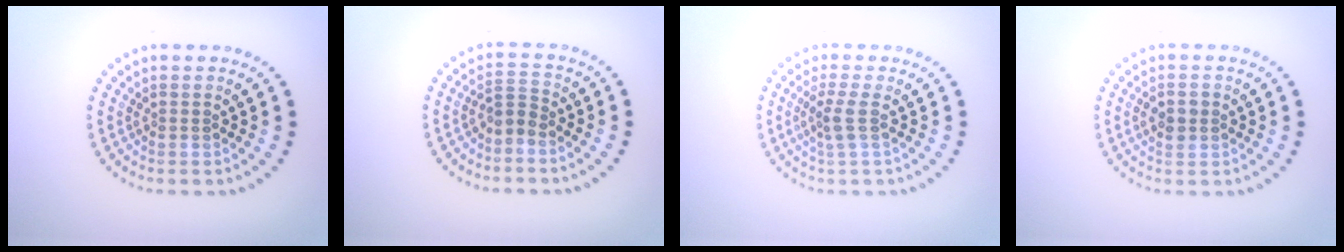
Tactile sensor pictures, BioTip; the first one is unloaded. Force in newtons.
{"total": 1.8, "press": 1.3, "slide": 1.2}
{"total": 2.1, "press": 1.6, "slide": 1.3}
{"total": 2.4, "press": 2.4, "slide": 0.2}